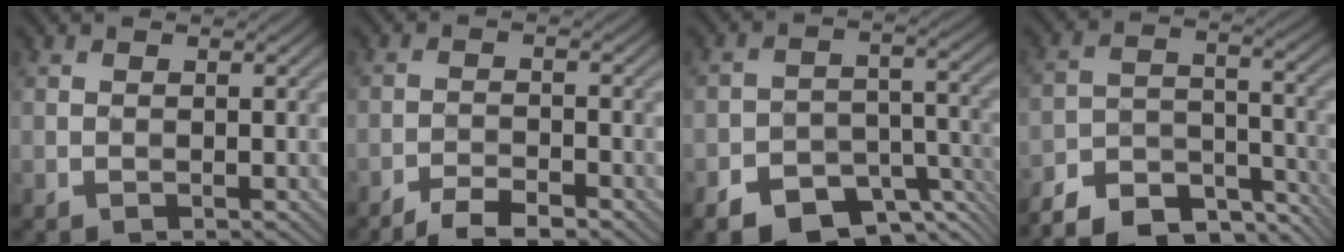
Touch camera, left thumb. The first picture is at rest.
{"total": 4.0, "force": [-3.4, 0.7, 2.0], "torque": [-0.042, 0.004, -0.060]}
{"total": 8.4, "force": [-6.0, 4.2, 4.1], "torque": [-0.066, -0.012, -0.102]}
{"total": 10.7, "force": [-9.4, 3.6, 3.7], "torque": [-0.070, 0.000, -0.153]}